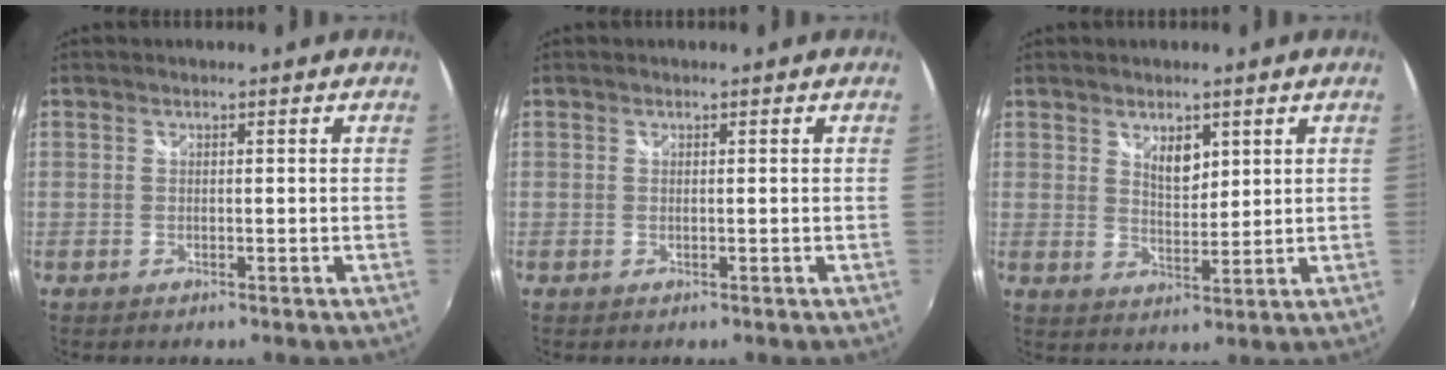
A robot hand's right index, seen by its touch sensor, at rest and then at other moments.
{"total": 0.0}
{"total": 4.6, "force": [2.4, 2.4, 3.1], "torque": [-0.044, -0.001, 0.042]}